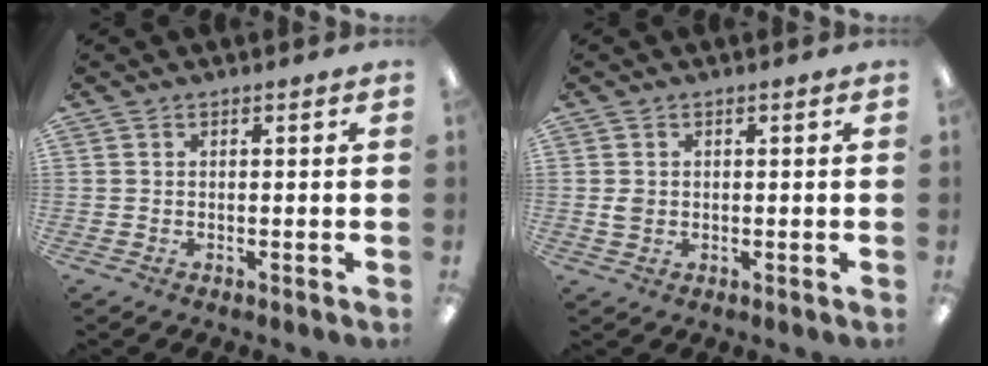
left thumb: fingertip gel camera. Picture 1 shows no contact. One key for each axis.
{"total": 2.0, "fx": 0.1, "fy": 1.7, "fz": 1.2, "tx": -0.023, "ty": 0.004, "tz": 0.002}